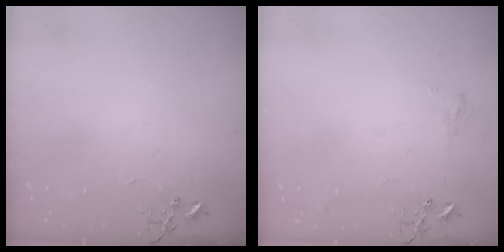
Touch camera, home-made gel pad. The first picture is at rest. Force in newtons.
{"total": 5.8, "press": 5.7, "slide": 0.7}